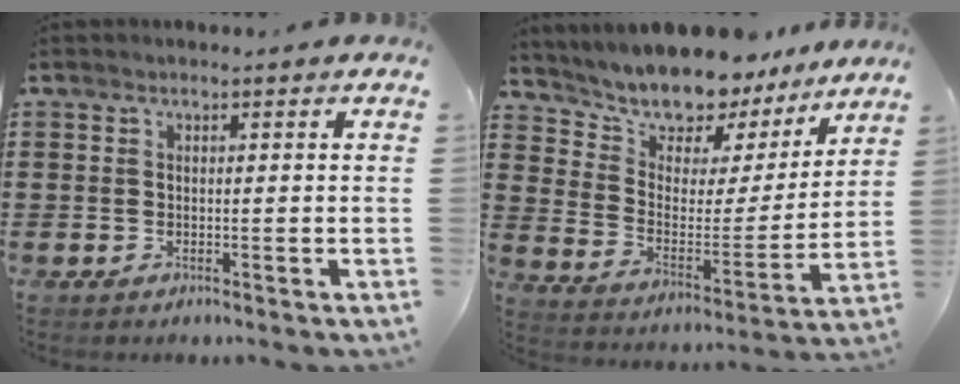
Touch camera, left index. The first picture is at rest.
{"total": 8.9, "force": [8.4, 2.6, 1.0], "torque": [-0.057, -0.074, 0.147]}